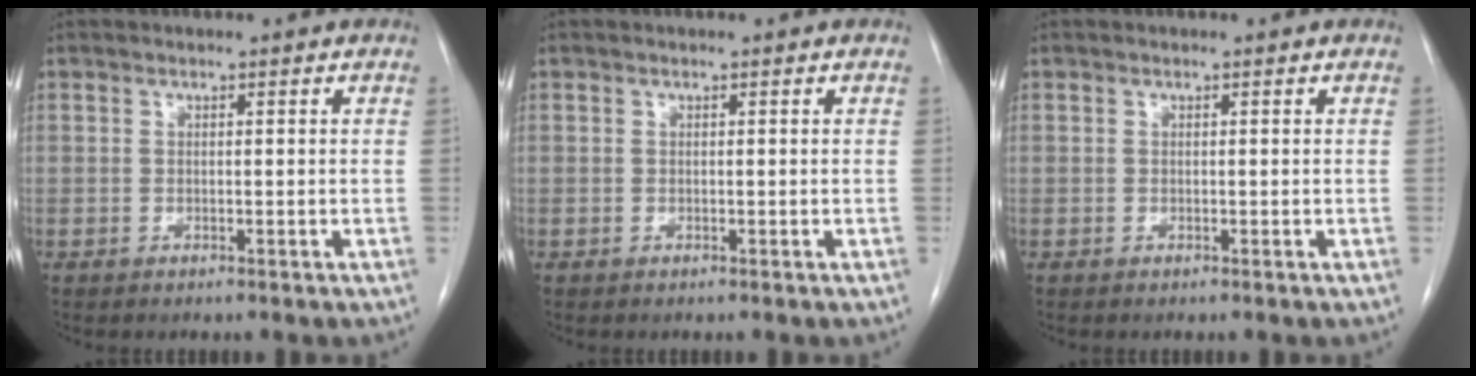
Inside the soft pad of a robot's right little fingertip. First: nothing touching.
{"total": 0.0}
{"total": 0.0}